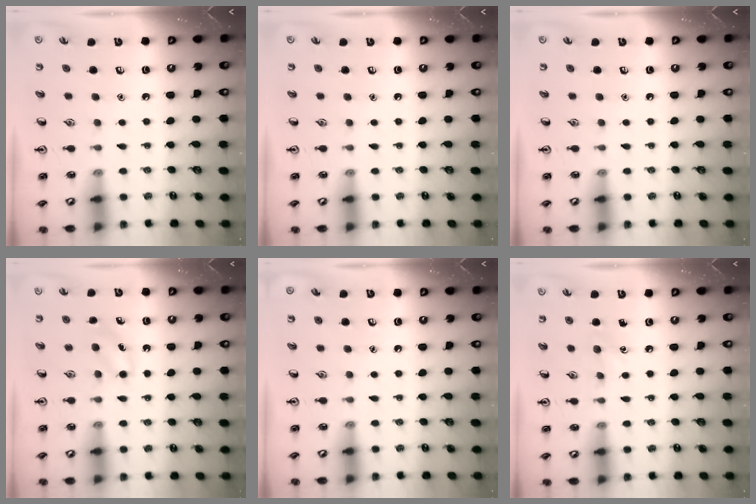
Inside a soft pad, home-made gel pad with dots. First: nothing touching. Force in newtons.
{"total": 0.0}
{"total": 0.0}
{"total": 3.8, "press": 3.6, "slide": 1.1}
{"total": 0.0}
{"total": 5.3, "press": 5.2, "slide": 1.2}